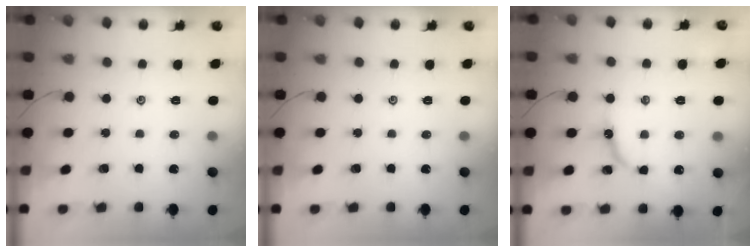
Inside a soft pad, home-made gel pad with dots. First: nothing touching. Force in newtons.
{"total": 0.0}
{"total": 8.7, "press": 8.6, "slide": 0.8}